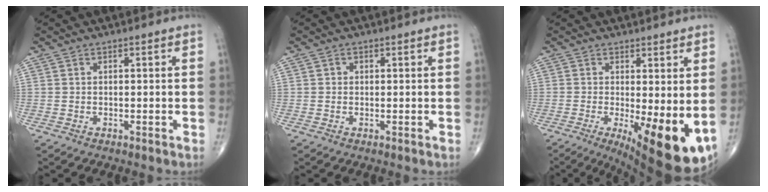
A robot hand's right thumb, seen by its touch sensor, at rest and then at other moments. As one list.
[{"total": 0.8, "force": [0.1, 0.7, 0.2], "torque": [0.001, 0.001, 0.000]}, {"total": 14.3, "force": [-2.6, 4.6, 13.3], "torque": [-0.175, -0.029, -0.021]}]